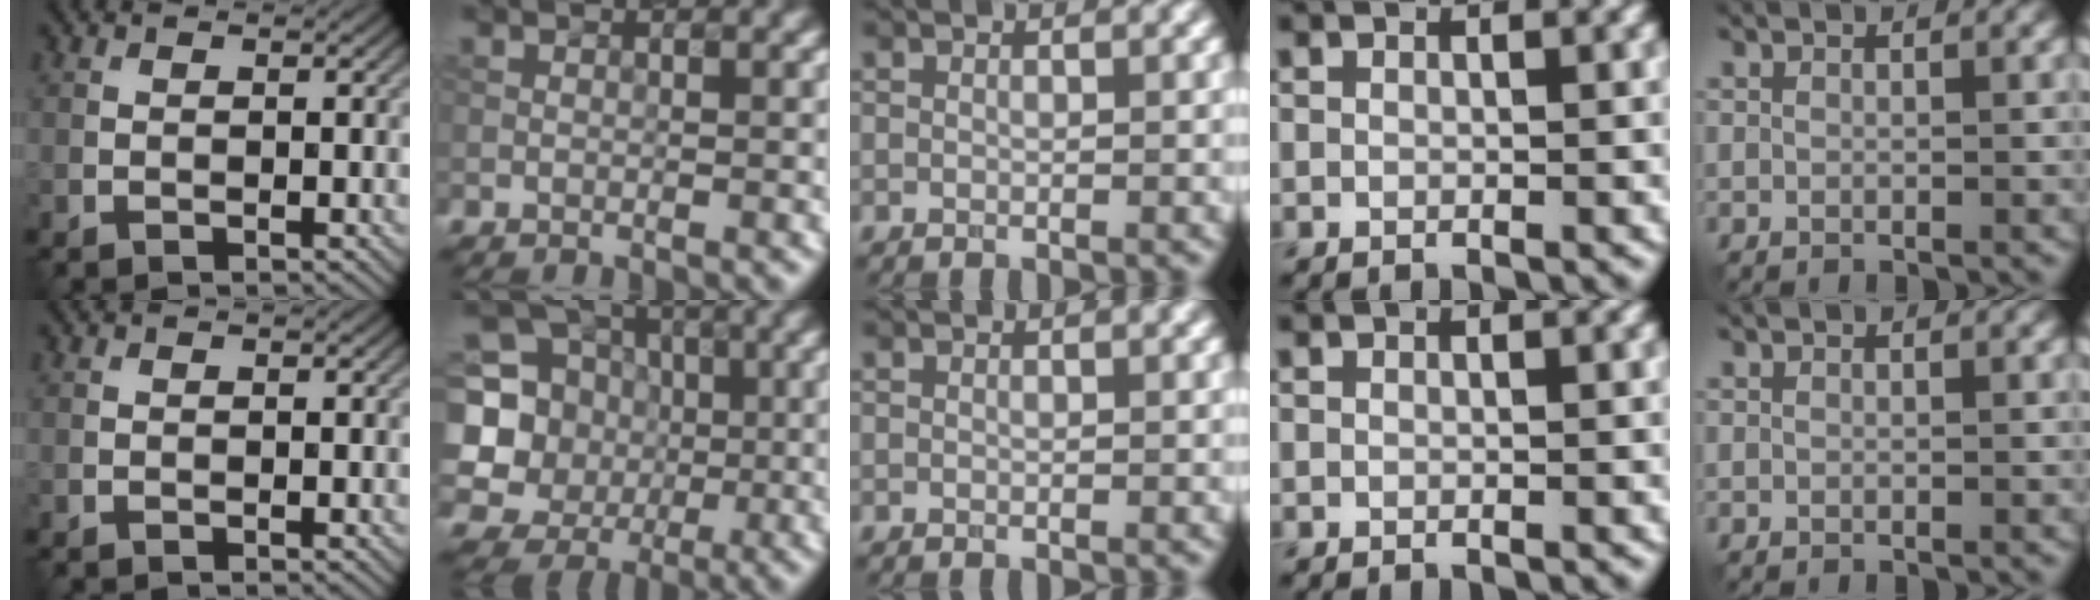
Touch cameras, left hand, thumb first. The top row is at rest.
{"index": {"total": 13.8, "force": [1.6, 13.0, 4.5], "torque": [-0.153, 0.033, 0.006]}}